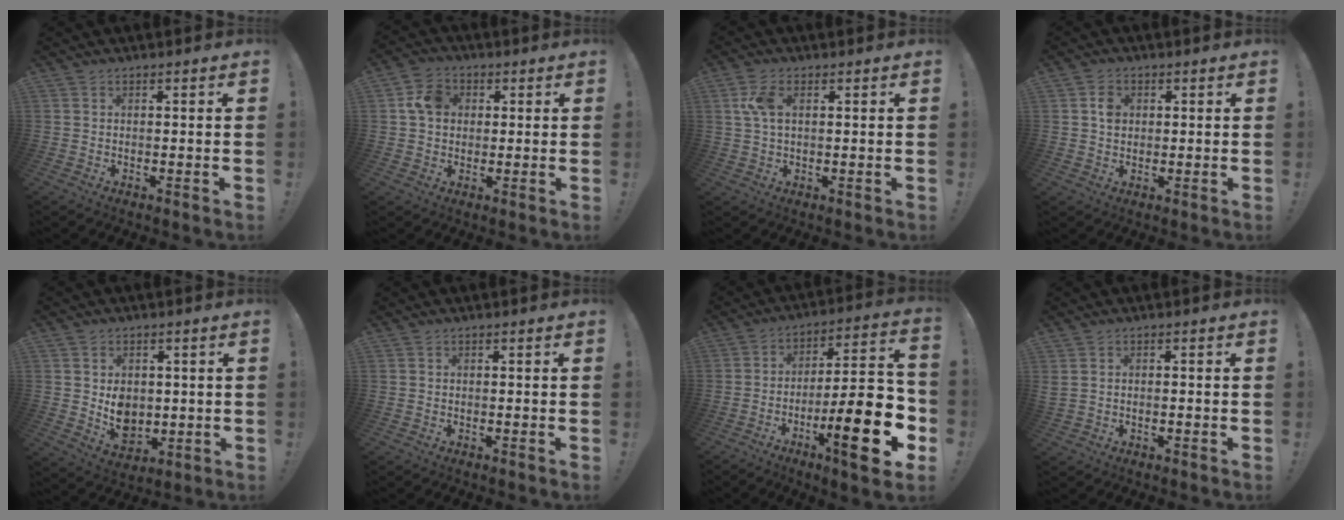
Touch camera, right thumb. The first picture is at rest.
{"total": 8.2, "force": [1.7, 6.7, 4.5], "torque": [-0.077, 0.017, 0.037]}
{"total": 6.0, "force": [1.7, 3.1, 4.8], "torque": [-0.102, 0.006, 0.030]}
{"total": 3.8, "force": [0.6, 3.1, 2.1], "torque": [-0.027, 0.001, 0.008]}
{"total": 8.2, "force": [1.7, 7.2, 3.4], "torque": [-0.051, -0.013, 0.043]}
{"total": 0.0}
{"total": 22.4, "force": [-8.8, 5.1, 19.9], "torque": [-0.285, 0.040, -0.140]}
{"total": 1.2, "force": [0.0, 0.5, 1.1], "torque": [-0.018, 0.001, 0.001]}